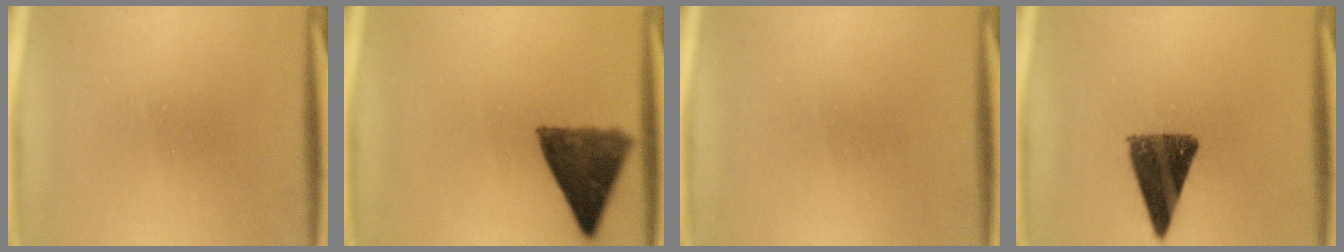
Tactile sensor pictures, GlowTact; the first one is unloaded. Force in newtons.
{"total": 9.6}
{"total": 1.6}
{"total": 10.9}